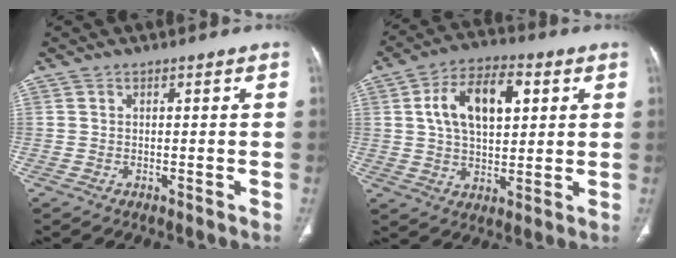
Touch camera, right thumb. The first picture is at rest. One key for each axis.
{"total": 13.9, "fx": 3.8, "fy": 7.7, "fz": 10.9, "tx": -0.171, "ty": 0.005, "tz": 0.063}